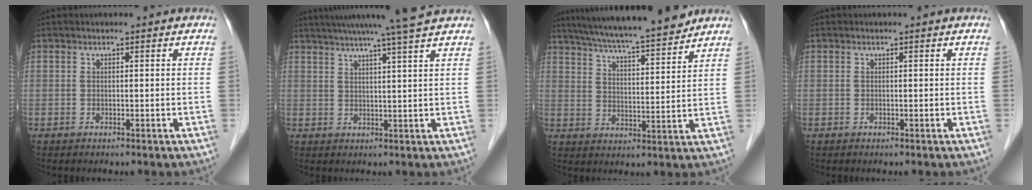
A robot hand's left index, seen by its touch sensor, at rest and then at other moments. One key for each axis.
{"total": 11.5, "fx": 9.7, "fy": -1.6, "fz": 6.0, "tx": -0.097, "ty": 0.008, "tz": 0.125}
{"total": 16.8, "fx": 14.9, "fy": 0.8, "fz": 7.8, "tx": -0.130, "ty": 0.014, "tz": 0.226}
{"total": 0.0}